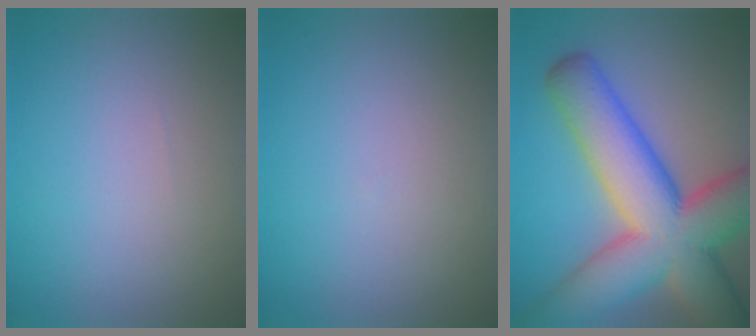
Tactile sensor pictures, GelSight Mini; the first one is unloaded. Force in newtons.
{"total": 0.0}
{"total": 14.5, "press": 14.5, "slide": 0.7}